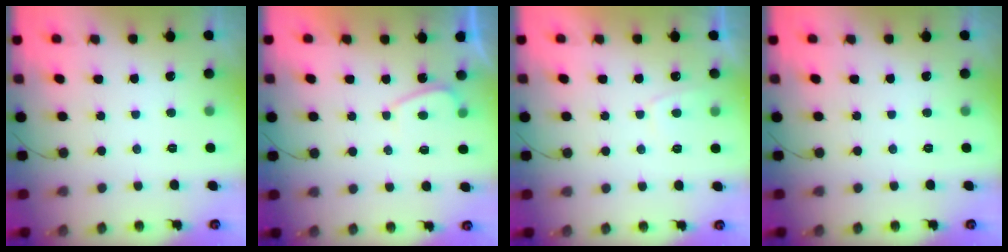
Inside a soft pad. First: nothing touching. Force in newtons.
{"total": 1.6, "press": 1.5, "slide": 0.6}
{"total": 1.8, "press": 1.7, "slide": 0.7}
{"total": 0.0}